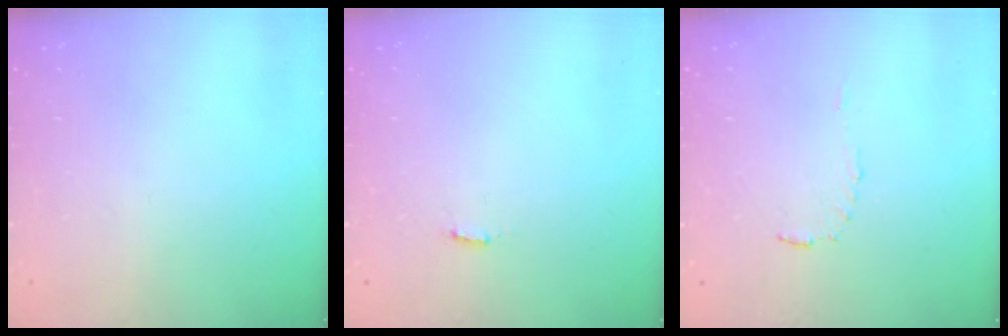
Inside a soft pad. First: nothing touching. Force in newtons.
{"total": 3.0, "press": 2.9, "slide": 0.5}
{"total": 4.2, "press": 4.1, "slide": 0.4}